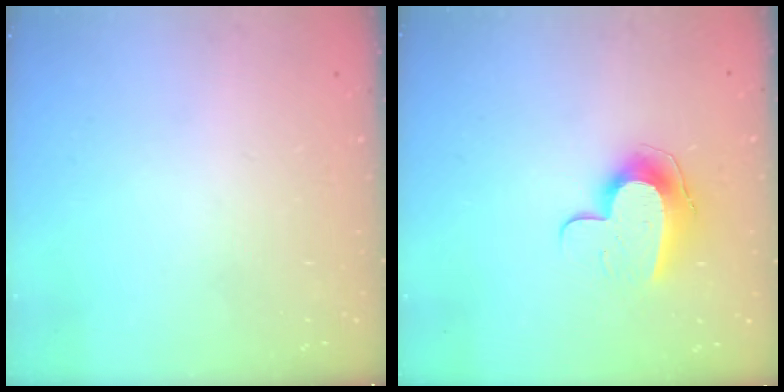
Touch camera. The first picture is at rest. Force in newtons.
{"total": 10.6, "press": 10.6, "slide": 0.5}